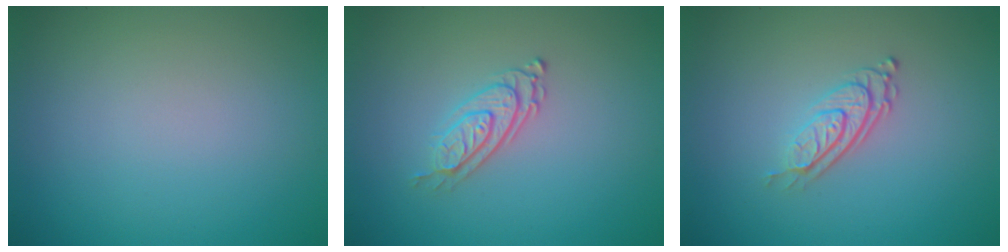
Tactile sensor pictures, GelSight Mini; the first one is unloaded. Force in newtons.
{"total": 2.7, "press": 2.0, "slide": 1.8}
{"total": 3.1, "press": 2.0, "slide": 2.4}